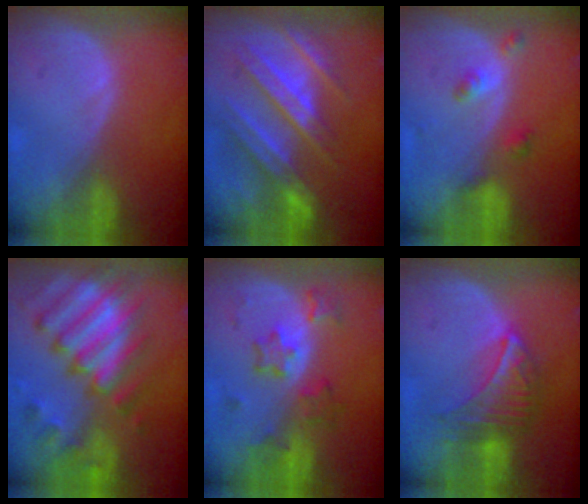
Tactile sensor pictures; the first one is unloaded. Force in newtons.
{"total": 9.9, "press": 9.5, "slide": 2.8}
{"total": 3.1, "press": 3.1, "slide": 0.2}
{"total": 12.8, "press": 10.6, "slide": 7.1}
{"total": 5.9, "press": 5.9, "slide": 0.8}
{"total": 6.4, "press": 6.3, "slide": 1.1}